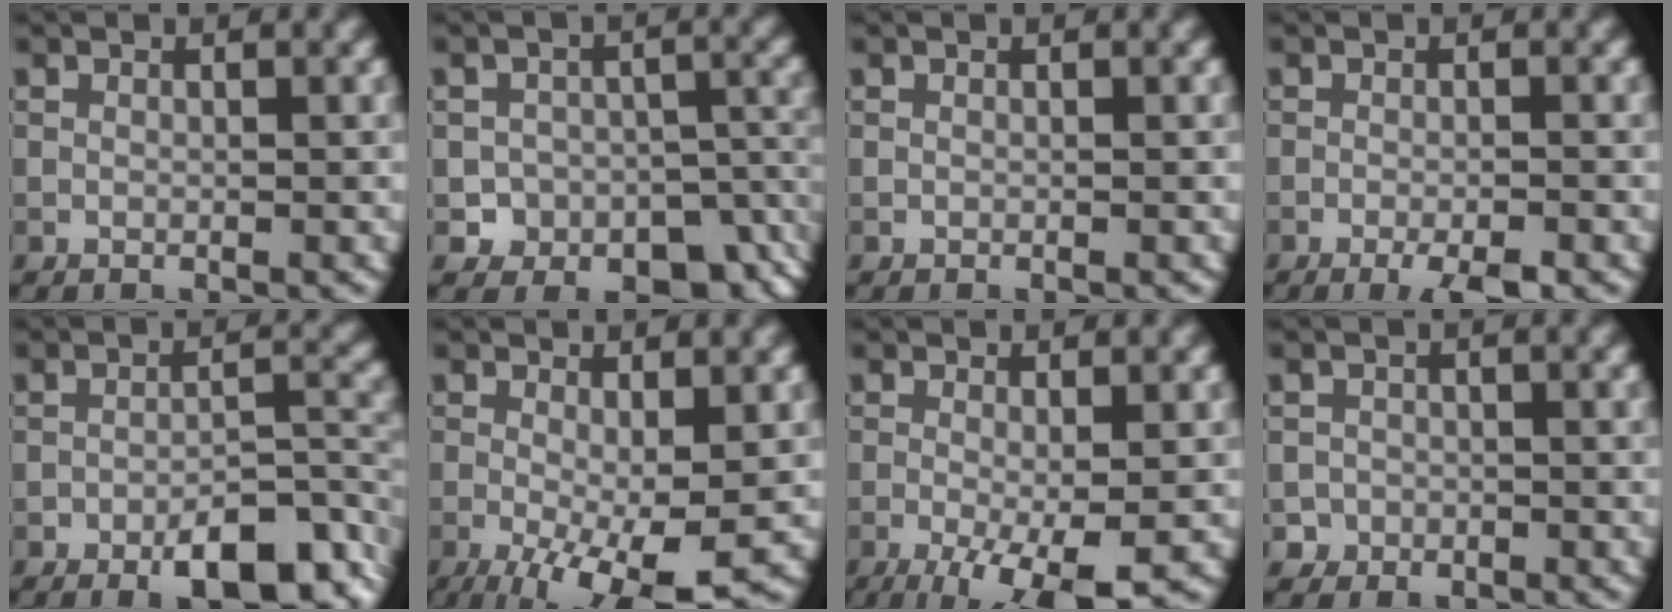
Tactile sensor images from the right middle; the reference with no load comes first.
{"total": 7.0, "force": [-3.9, 4.9, 3.1], "torque": [-0.022, -0.008, -0.056]}
{"total": 0.0}
{"total": 3.2, "force": [-2.0, 0.5, 2.4], "torque": [-0.040, 0.000, -0.035]}
{"total": 8.9, "force": [-5.3, 3.5, 6.2], "torque": [-0.080, -0.001, -0.076]}
{"total": 7.6, "force": [-2.4, 2.1, 6.9], "torque": [-0.127, -0.019, -0.030]}
{"total": 6.6, "force": [-2.7, 1.7, 5.8], "torque": [-0.102, -0.011, -0.040]}
{"total": 1.7, "force": [-0.8, 1.5, -0.1], "torque": [0.017, 0.008, -0.013]}